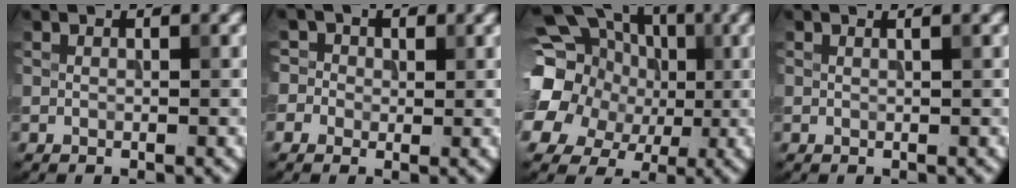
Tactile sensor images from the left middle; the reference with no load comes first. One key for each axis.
{"total": 3.6, "fx": 0.8, "fy": 3.4, "fz": 1.1, "tx": 0.000, "ty": 0.019, "tz": -0.011}
{"total": 18.4, "fx": 2.8, "fy": 15.9, "fz": 8.9, "tx": -0.195, "ty": 0.034, "tz": 0.008}
{"total": 0.8, "fx": 0.5, "fy": 0.3, "fz": 0.6, "tx": -0.003, "ty": -0.002, "tz": 0.000}